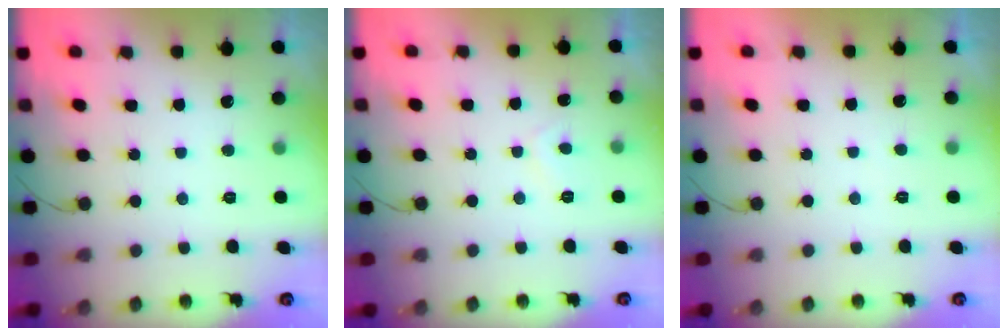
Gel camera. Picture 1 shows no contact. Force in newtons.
{"total": 2.2, "press": 2.1, "slide": 0.5}
{"total": 0.9, "press": 0.8, "slide": 0.4}